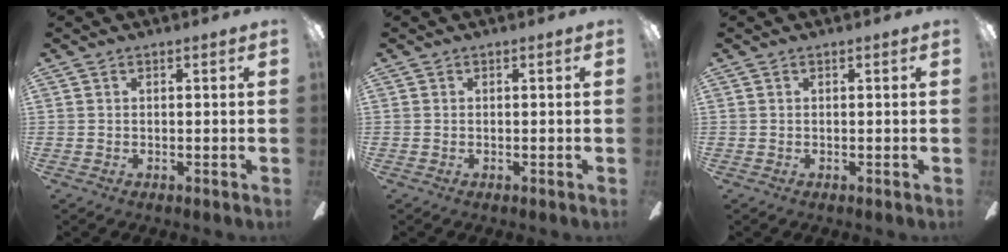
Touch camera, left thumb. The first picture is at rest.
{"total": 0.0}
{"total": 0.0}